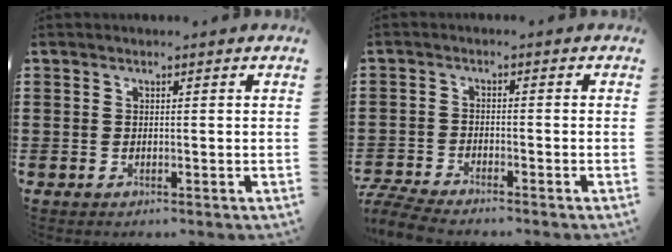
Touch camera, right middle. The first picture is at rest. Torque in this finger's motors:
{"motor_torque": [2.14, 0.00, 0.50, 0.17]}